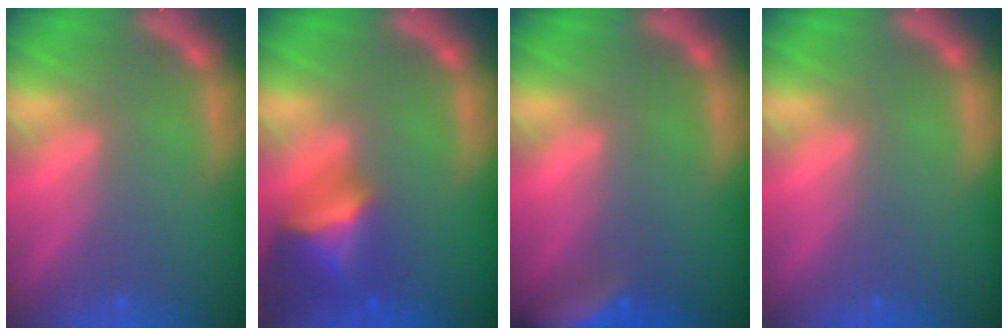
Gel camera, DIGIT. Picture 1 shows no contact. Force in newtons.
{"total": 6.0}
{"total": 7.0}
{"total": 0.0}